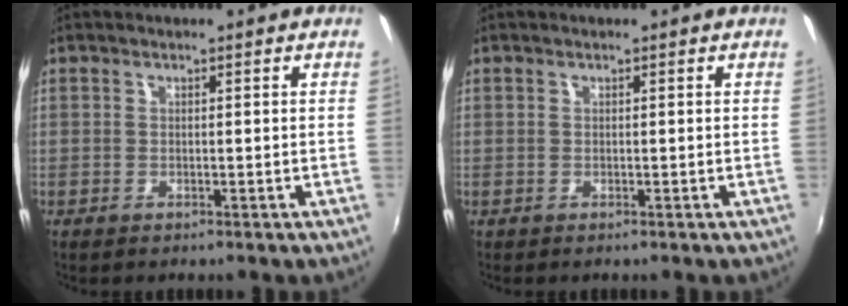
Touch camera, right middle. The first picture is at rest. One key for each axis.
{"total": 0.0}